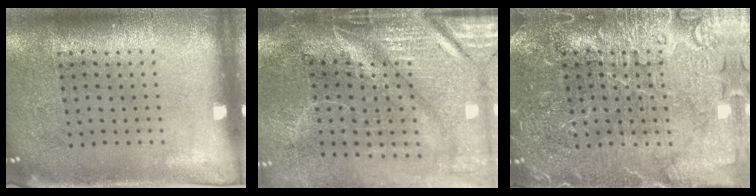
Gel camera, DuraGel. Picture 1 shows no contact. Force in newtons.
{"total": 4.7, "press": 4.0, "slide": 2.5}
{"total": 4.3, "press": 4.2, "slide": 0.7}